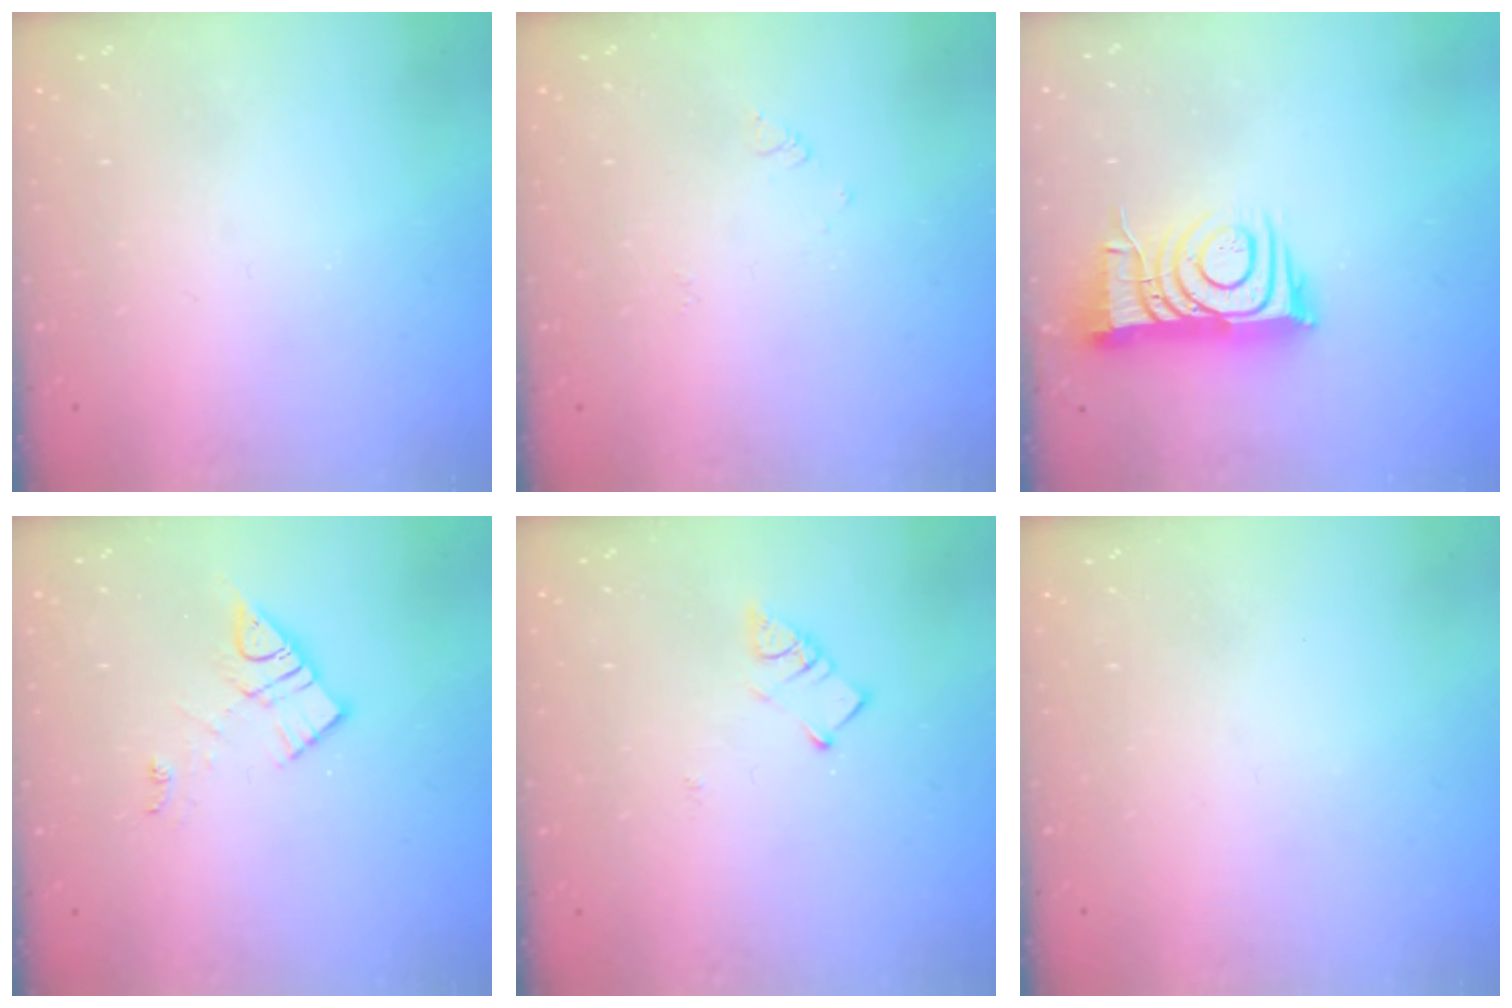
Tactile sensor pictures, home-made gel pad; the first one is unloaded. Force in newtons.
{"total": 2.7, "press": 2.7, "slide": 0.4}
{"total": 10.8, "press": 10.7, "slide": 1.4}
{"total": 10.8, "press": 10.8, "slide": 0.7}
{"total": 3.3, "press": 3.3, "slide": 0.2}
{"total": 0.0}